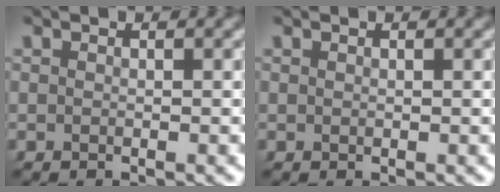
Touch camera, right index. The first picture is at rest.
{"total": 0.0}